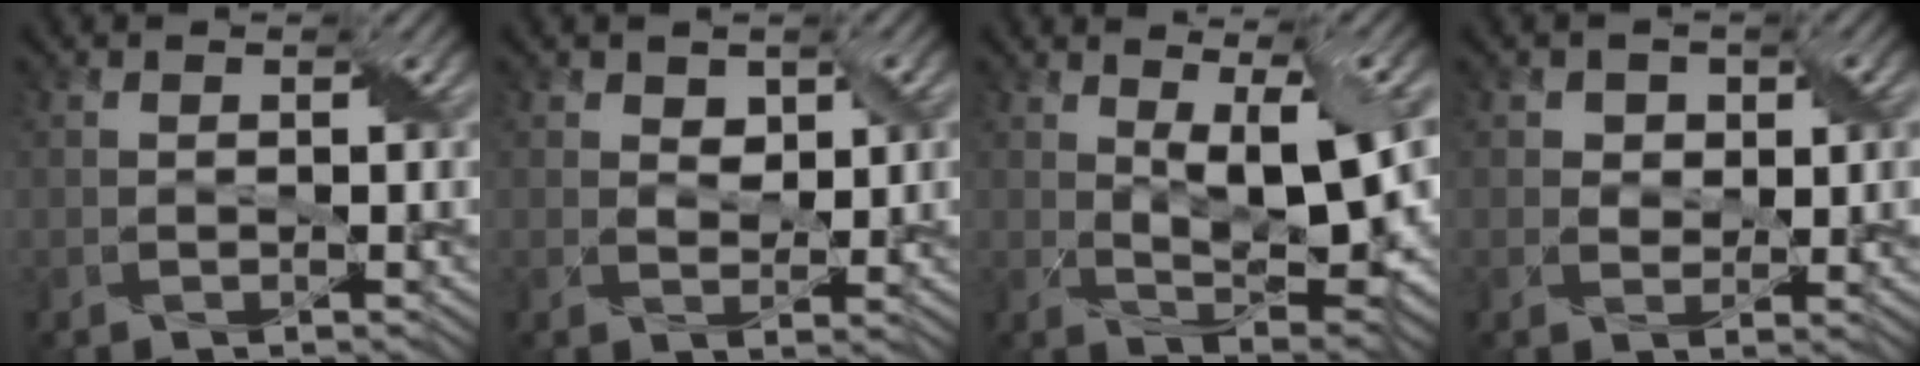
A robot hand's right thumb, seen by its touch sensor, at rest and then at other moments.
{"total": 2.9, "force": [1.5, 1.8, 1.8], "torque": [-0.041, -0.001, 0.026]}
{"total": 9.3, "force": [2.4, 2.8, 8.6], "torque": [-0.157, 0.000, 0.043]}
{"total": 2.9, "force": [1.2, 2.4, 1.3], "torque": [-0.025, -0.002, 0.011]}